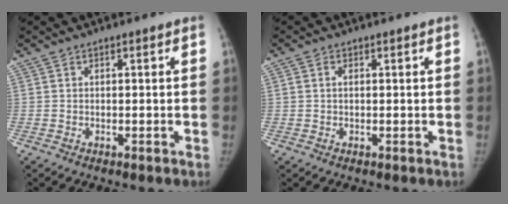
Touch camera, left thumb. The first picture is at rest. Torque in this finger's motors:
{"motor_torque": [-0.40, 0.06, -0.25, 0.30, -0.03]}